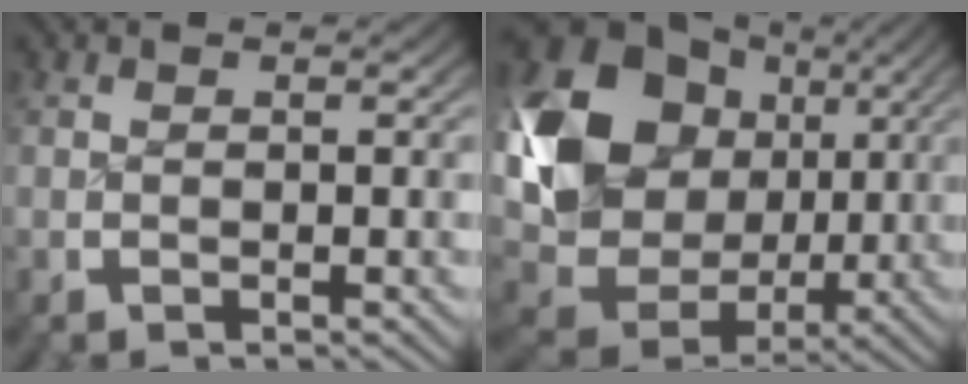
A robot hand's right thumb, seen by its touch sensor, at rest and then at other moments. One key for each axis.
{"total": 16.1, "fx": 0.2, "fy": 11.4, "fz": 11.3, "tx": -0.259, "ty": -0.046, "tz": 0.028}